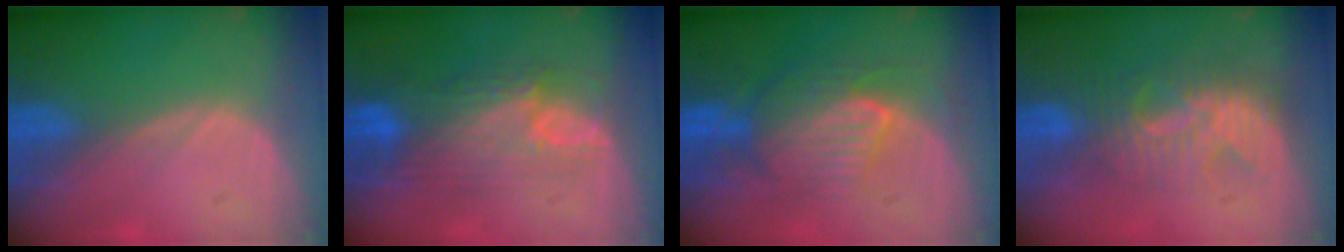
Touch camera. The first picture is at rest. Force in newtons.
{"total": 8.5, "press": 8.1, "slide": 2.6}
{"total": 7.7, "press": 7.7, "slide": 0.1}
{"total": 8.6, "press": 7.5, "slide": 4.0}